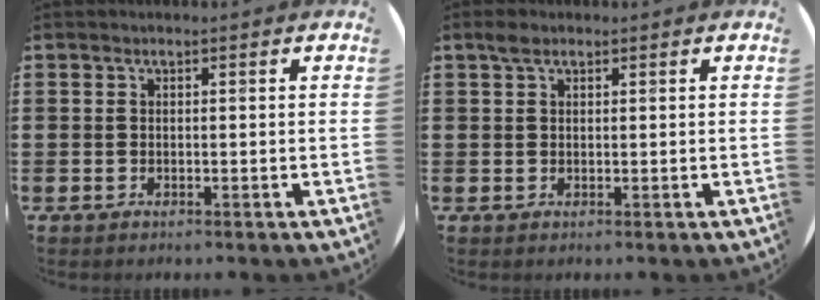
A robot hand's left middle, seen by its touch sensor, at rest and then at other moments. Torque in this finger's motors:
{"motor_torque": [0.38, -0.30, 0.01, 0.00]}